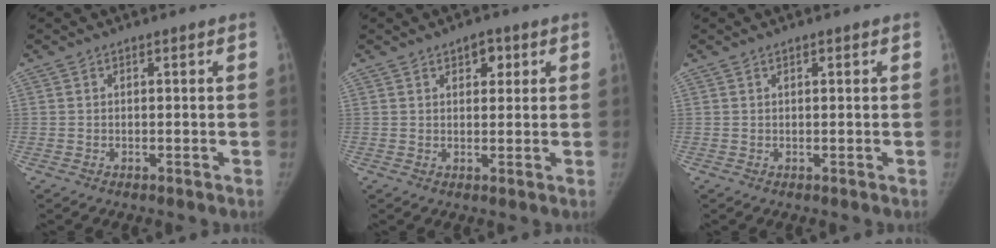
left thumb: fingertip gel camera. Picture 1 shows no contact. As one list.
[{"total": 3.5, "force": [1.8, 2.1, 2.2], "torque": [-0.012, -0.005, 0.023]}, {"total": 0.7, "force": [0.4, 0.3, 0.5], "torque": [-0.008, -0.001, 0.007]}]